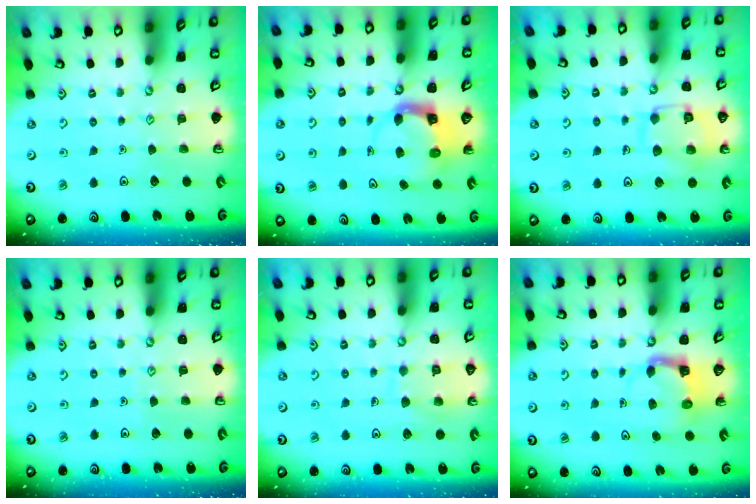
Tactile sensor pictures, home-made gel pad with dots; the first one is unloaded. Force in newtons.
{"total": 3.9, "press": 3.9, "slide": 0.5}
{"total": 12.5, "press": 12.5, "slide": 1.0}
{"total": 2.6, "press": 2.5, "slide": 0.3}
{"total": 8.4, "press": 8.3, "slide": 0.6}
{"total": 3.9, "press": 3.9, "slide": 0.2}